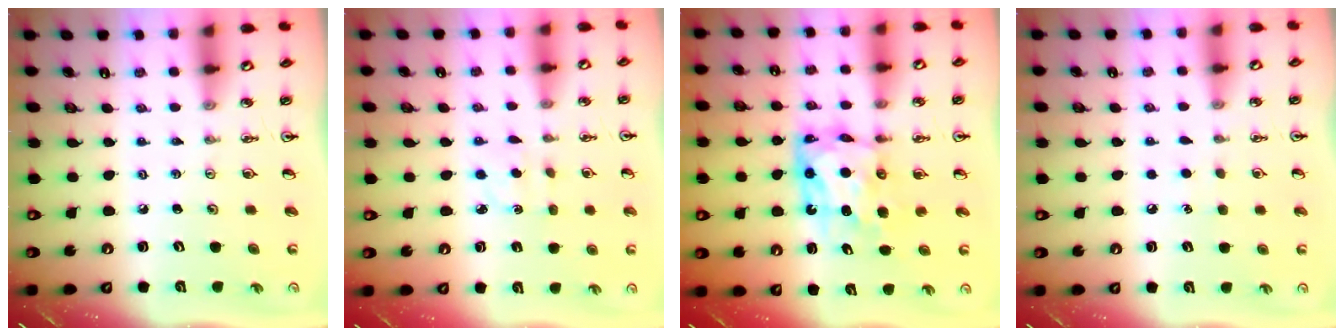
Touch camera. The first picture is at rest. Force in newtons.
{"total": 2.2, "press": 2.1, "slide": 0.6}
{"total": 9.1, "press": 9.1, "slide": 0.8}
{"total": 5.0, "press": 5.0, "slide": 0.4}